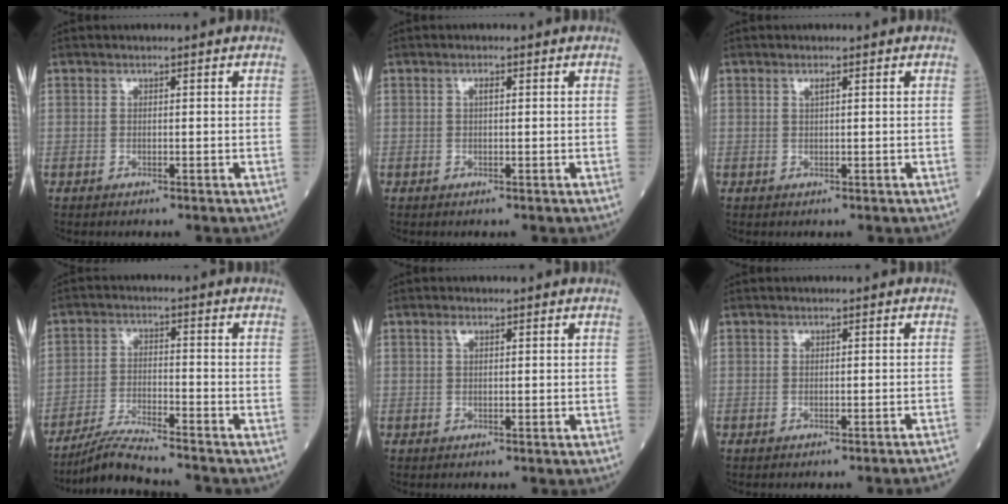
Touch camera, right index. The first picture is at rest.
{"total": 0.8, "force": [0.2, 0.2, 0.8], "torque": [-0.016, 0.002, 0.003]}
{"total": 0.7, "force": [0.4, 0.0, 0.6], "torque": [-0.014, 0.000, 0.007]}
{"total": 8.6, "force": [-7.9, -0.1, 3.4], "torque": [-0.062, -0.017, -0.139]}
{"total": 0.9, "force": [0.4, 0.3, 0.7], "torque": [-0.015, 0.006, 0.008]}
{"total": 4.8, "force": [-4.5, -1.1, 1.2], "torque": [-0.006, -0.014, -0.047]}